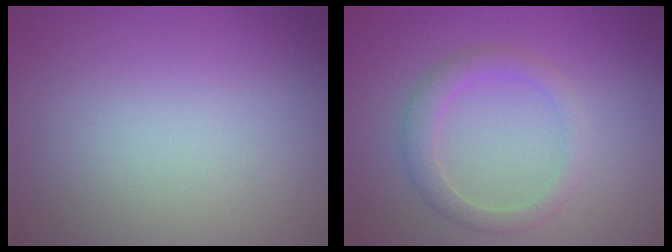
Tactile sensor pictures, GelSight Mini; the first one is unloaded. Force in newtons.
{"total": 2.4, "press": 2.4, "slide": 0.1}